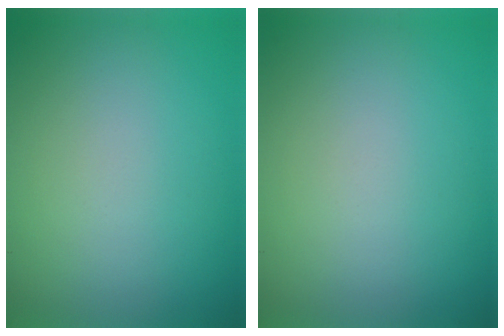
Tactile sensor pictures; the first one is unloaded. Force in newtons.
{"total": 0.0}